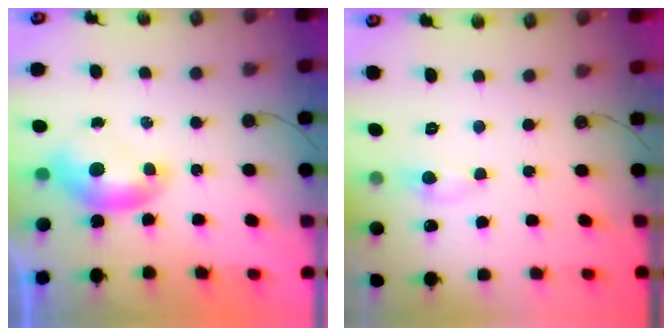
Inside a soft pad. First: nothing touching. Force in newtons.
{"total": 0.7, "press": 0.6, "slide": 0.4}